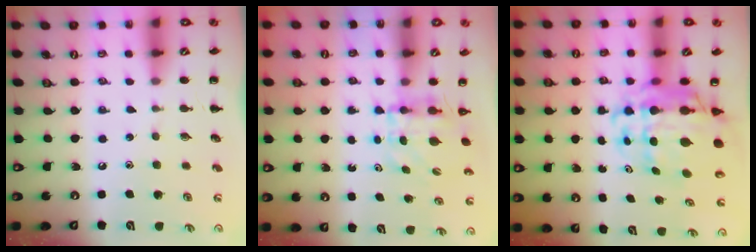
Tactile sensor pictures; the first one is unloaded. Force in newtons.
{"total": 3.9, "press": 3.9, "slide": 0.1}
{"total": 12.2, "press": 11.7, "slide": 3.5}